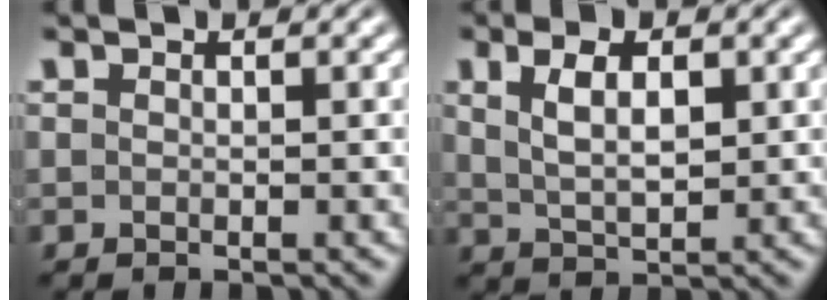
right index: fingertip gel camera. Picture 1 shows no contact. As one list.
[{"total": 3.8, "force": [0.9, 1.7, 3.2], "torque": [-0.051, -0.005, 0.023]}]